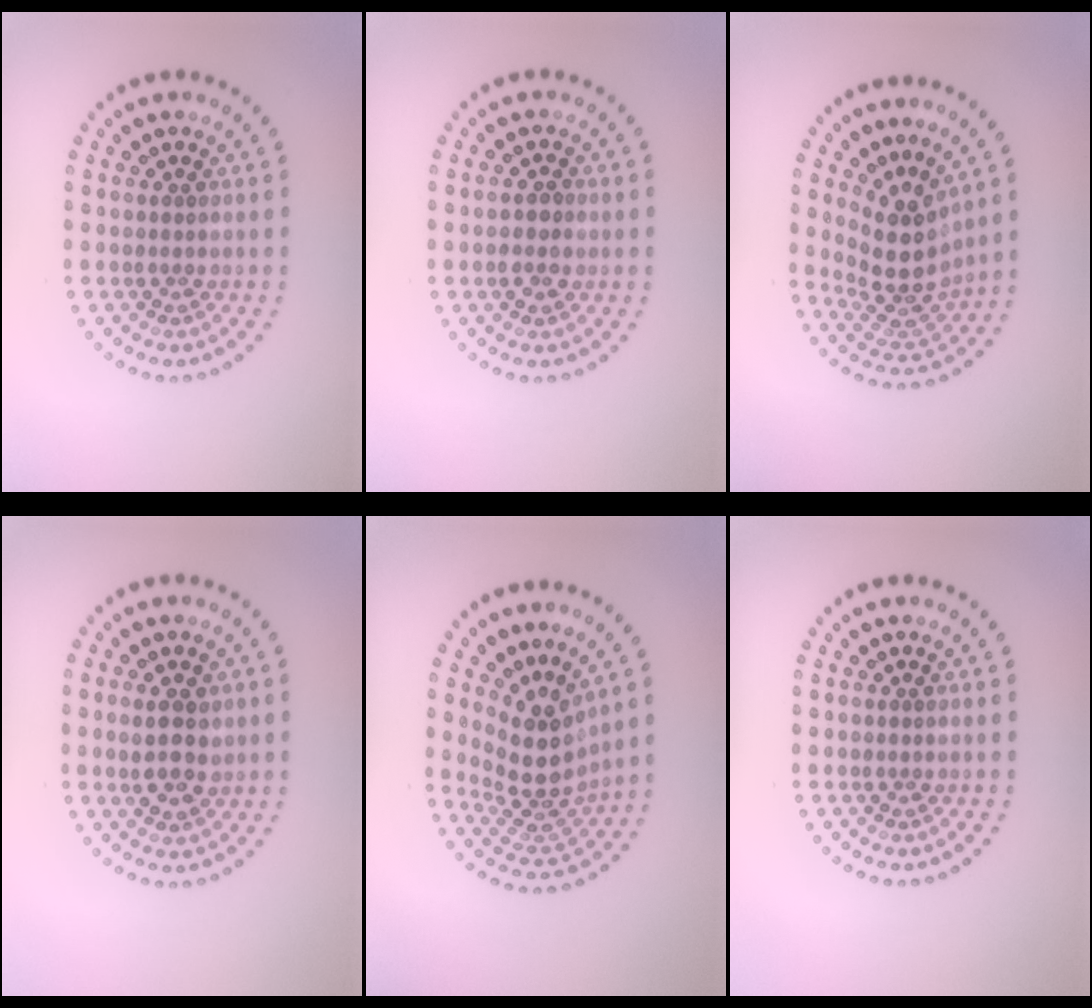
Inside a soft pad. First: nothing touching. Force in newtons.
{"total": 1.8, "press": 1.8, "slide": 0.1}
{"total": 4.4, "press": 3.4, "slide": 2.8}
{"total": 2.9, "press": 2.8, "slide": 0.8}
{"total": 4.5, "press": 3.3, "slide": 3.0}
{"total": 0.0}